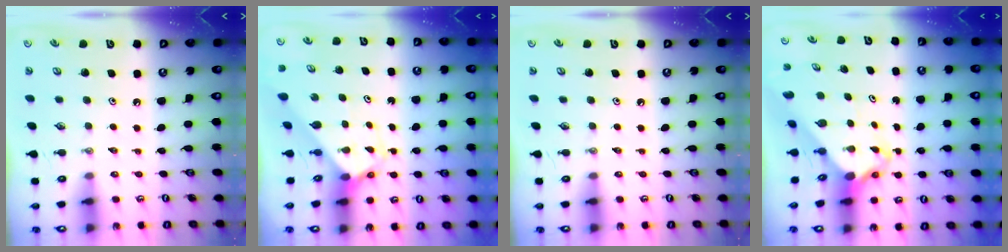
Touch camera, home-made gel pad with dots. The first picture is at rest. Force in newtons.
{"total": 2.7, "press": 2.7, "slide": 0.2}
{"total": 0.0}
{"total": 3.9, "press": 3.9, "slide": 0.3}